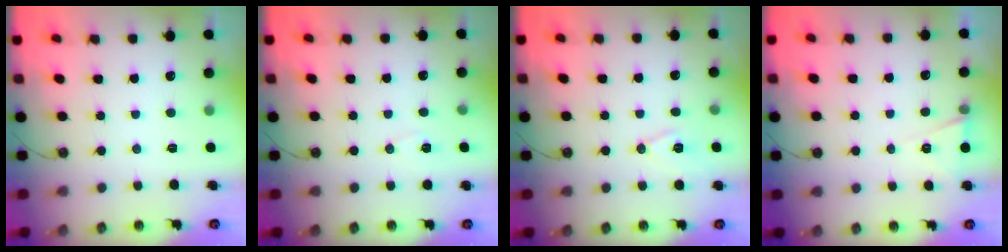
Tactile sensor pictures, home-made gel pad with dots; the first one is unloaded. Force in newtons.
{"total": 5.6, "press": 4.0, "slide": 3.9}
{"total": 8.6, "press": 7.9, "slide": 3.5}
{"total": 6.3, "press": 4.2, "slide": 4.7}